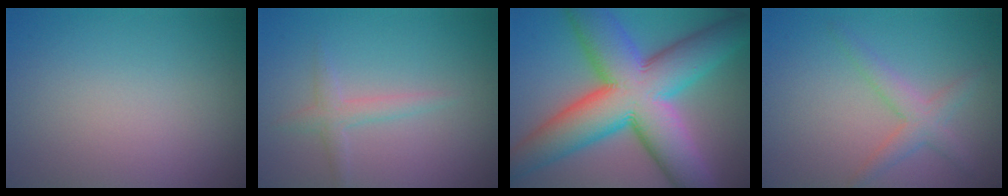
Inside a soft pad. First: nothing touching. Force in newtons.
{"total": 1.7, "press": 1.7, "slide": 0.1}
{"total": 15.4, "press": 15.4, "slide": 0.1}
{"total": 1.9, "press": 1.9, "slide": 0.1}